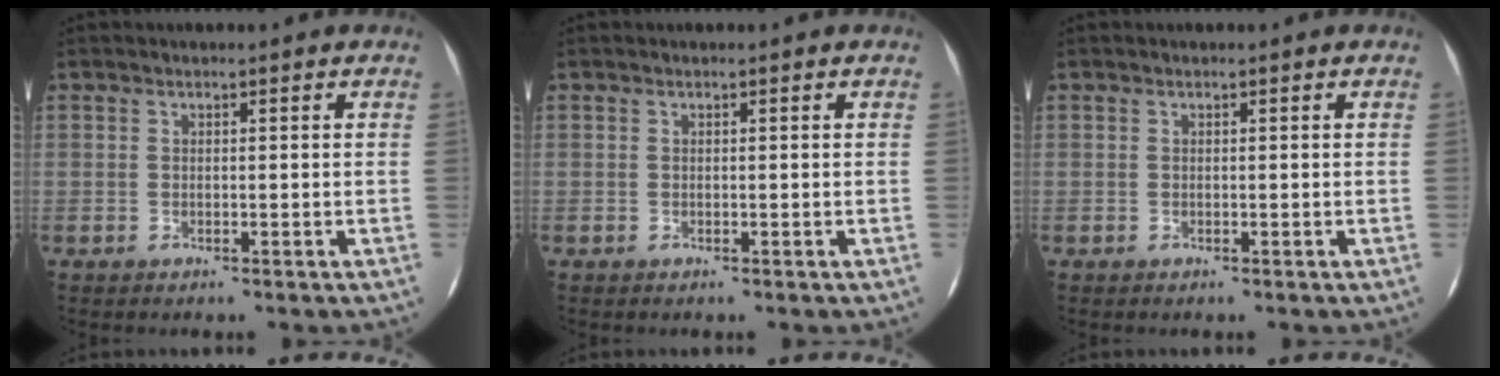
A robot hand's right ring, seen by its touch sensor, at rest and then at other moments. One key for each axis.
{"total": 0.0}
{"total": 0.0}